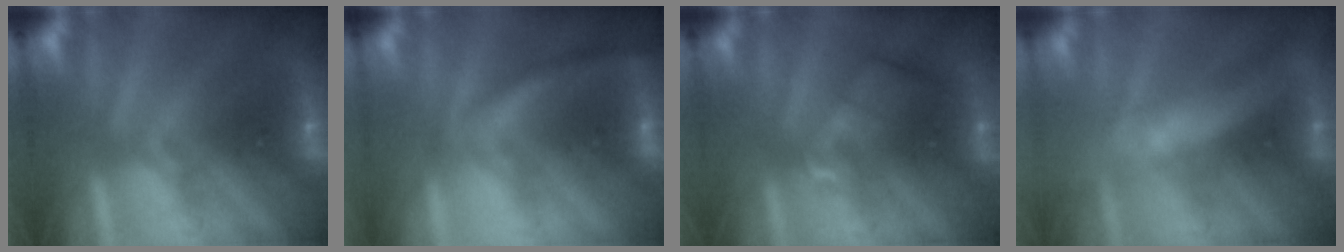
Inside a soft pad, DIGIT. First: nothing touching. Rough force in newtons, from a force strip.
{"total": 2.8}
{"total": 2.4}
{"total": 3.4}